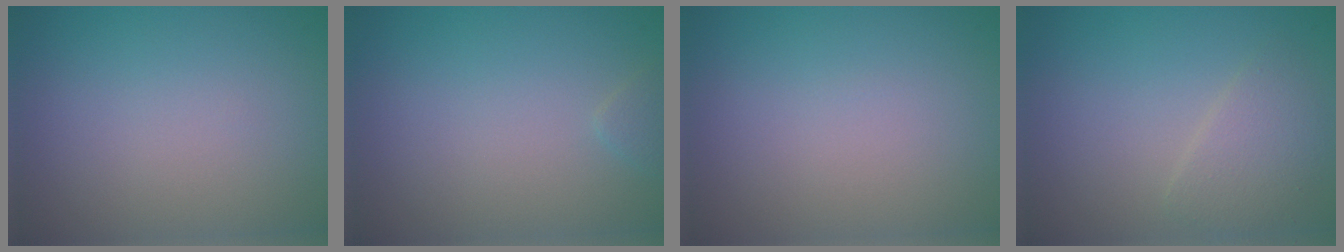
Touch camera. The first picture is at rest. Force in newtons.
{"total": 0.7, "press": 0.7, "slide": 0.1}
{"total": 0.0}
{"total": 2.2, "press": 2.2, "slide": 0.1}